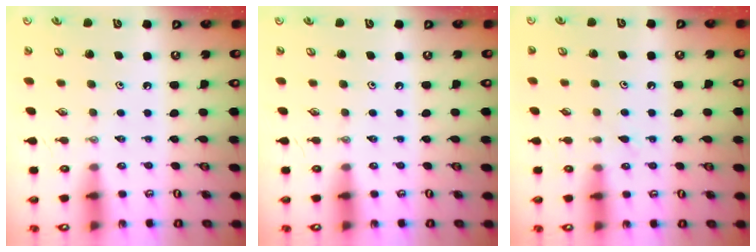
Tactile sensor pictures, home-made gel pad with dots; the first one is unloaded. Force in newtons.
{"total": 0.0}
{"total": 6.2, "press": 6.2, "slide": 0.6}